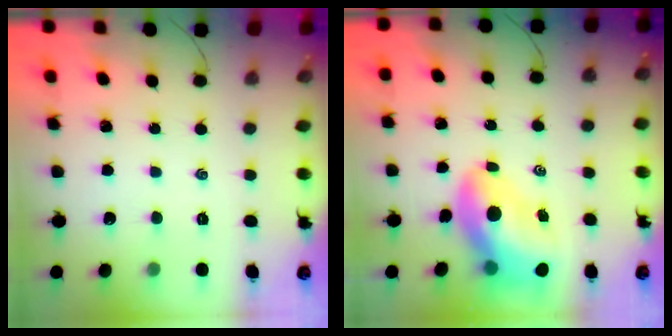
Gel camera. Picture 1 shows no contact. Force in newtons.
{"total": 13.4, "press": 12.7, "slide": 4.2}